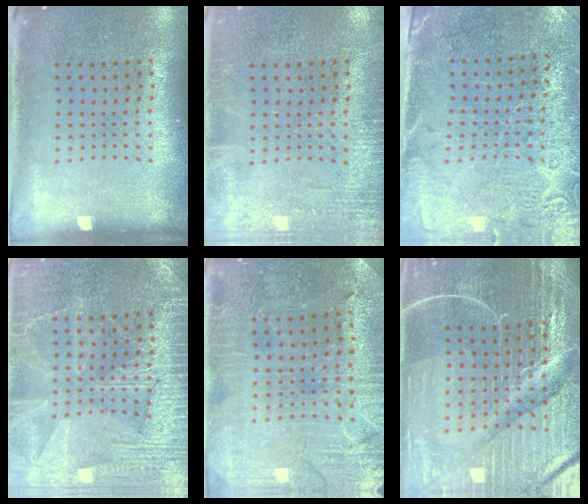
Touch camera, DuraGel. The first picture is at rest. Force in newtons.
{"total": 2.2, "press": 2.2, "slide": 0.3}
{"total": 2.8, "press": 2.5, "slide": 1.1}
{"total": 5.9, "press": 5.8, "slide": 0.7}
{"total": 1.5, "press": 1.4, "slide": 0.2}
{"total": 6.8, "press": 6.0, "slide": 3.2}